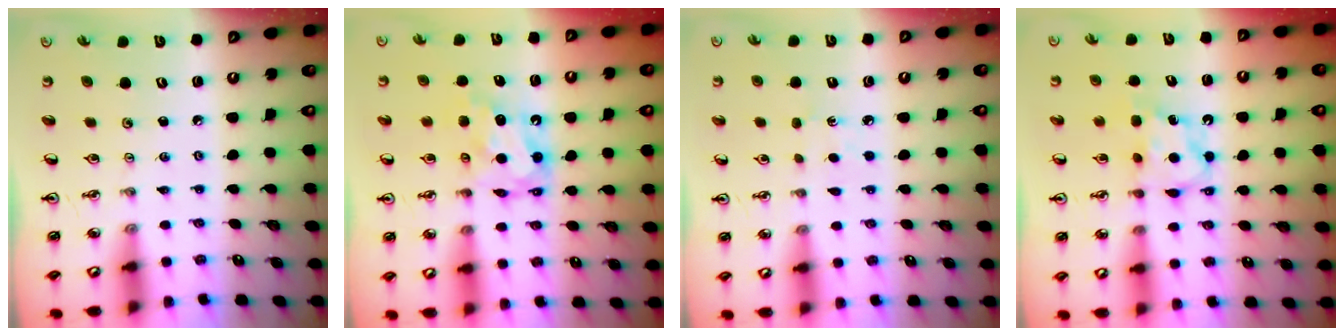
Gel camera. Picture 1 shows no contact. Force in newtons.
{"total": 7.2, "press": 7.2, "slide": 0.6}
{"total": 3.8, "press": 3.8, "slide": 0.5}
{"total": 6.5, "press": 6.5, "slide": 0.3}